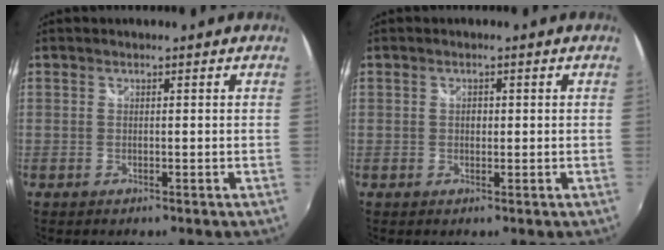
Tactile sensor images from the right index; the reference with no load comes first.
{"total": 1.2, "force": [0.1, 1.0, 0.6], "torque": [-0.008, 0.002, 0.000]}